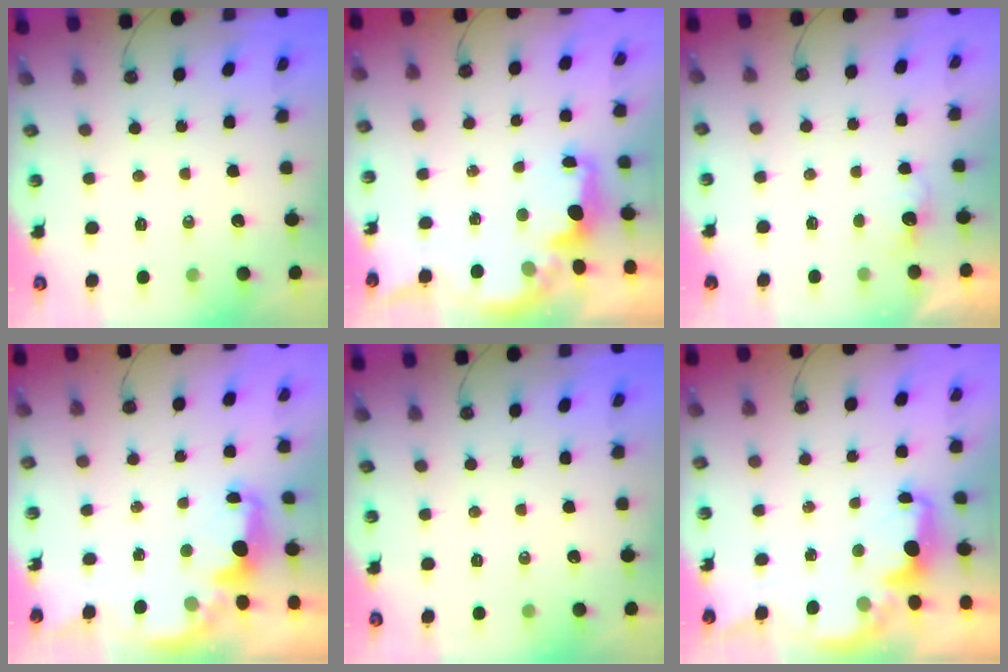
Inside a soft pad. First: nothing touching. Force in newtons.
{"total": 2.1, "press": 1.9, "slide": 0.8}
{"total": 2.2, "press": 2.0, "slide": 0.8}
{"total": 2.2, "press": 2.1, "slide": 0.8}
{"total": 0.0}
{"total": 2.0, "press": 1.9, "slide": 0.8}